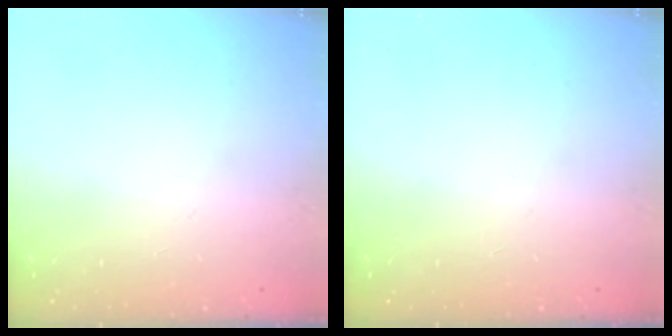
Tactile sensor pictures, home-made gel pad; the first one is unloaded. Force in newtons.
{"total": 0.0}